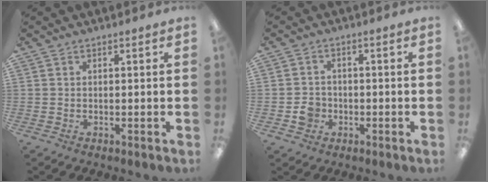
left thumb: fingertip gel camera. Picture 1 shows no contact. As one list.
[{"total": 4.2, "force": [-1.4, 3.6, 1.6], "torque": [-0.017, 0.004, -0.024]}]